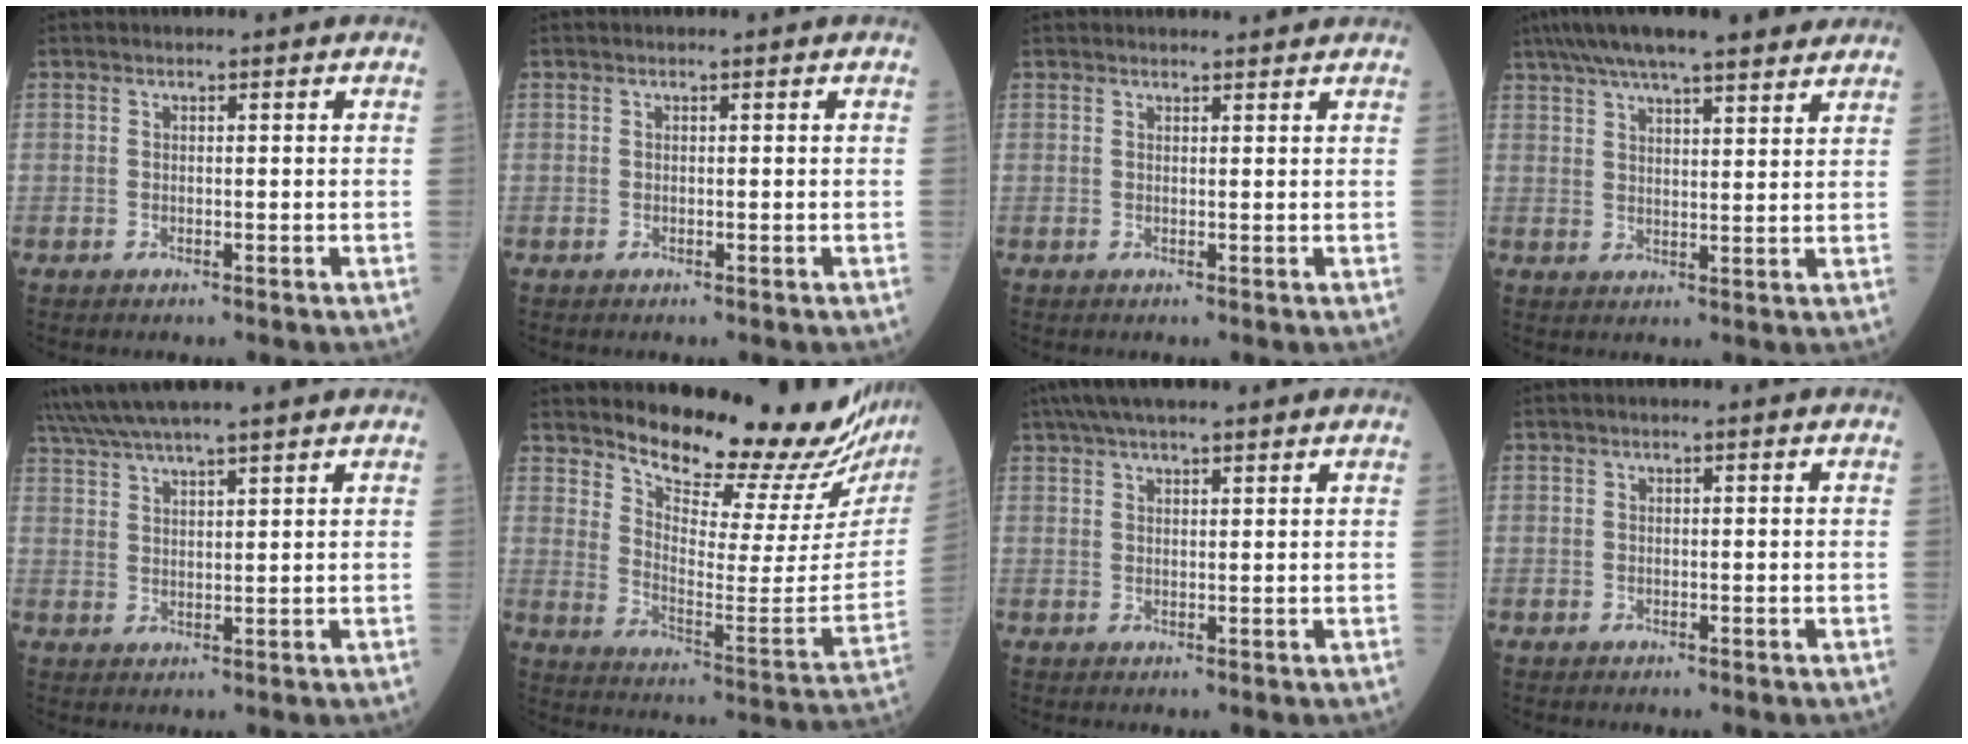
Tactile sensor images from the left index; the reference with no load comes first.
{"total": 0.0}
{"total": 3.9, "force": [3.8, 0.4, 0.8], "torque": [-0.013, 0.019, 0.045]}
{"total": 12.5, "force": [9.8, 1.9, 7.5], "torque": [-0.127, 0.047, 0.146]}
{"total": 13.1, "force": [11.5, 0.5, 6.2], "torque": [-0.122, 0.043, 0.182]}
{"total": 23.4, "force": [21.9, 2.8, 7.9], "torque": [-0.127, -0.114, 0.287]}
{"total": 9.2, "force": [7.3, 1.3, 5.4], "torque": [-0.089, 0.044, 0.110]}
{"total": 0.8, "force": [0.4, 0.1, 0.7], "torque": [-0.016, 0.008, 0.003]}